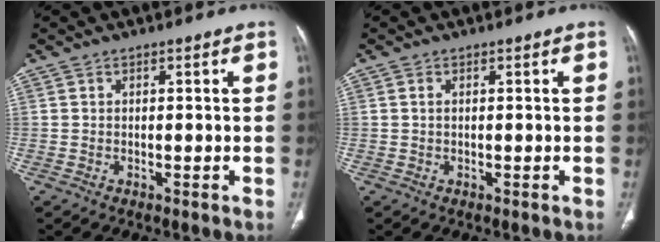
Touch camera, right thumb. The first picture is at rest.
{"total": 0.7, "force": [0.2, 0.3, 0.5], "torque": [-0.014, 0.005, 0.004]}